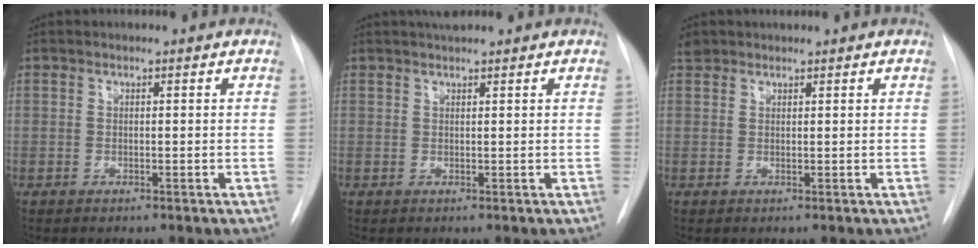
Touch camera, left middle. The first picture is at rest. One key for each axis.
{"total": 1.8, "fx": 1.6, "fy": 0.2, "fz": 0.8, "tx": -0.012, "ty": 0.012, "tz": 0.028}
{"total": 1.6, "fx": 1.5, "fy": 0.7, "fz": -0.1, "tx": 0.001, "ty": 0.015, "tz": 0.026}